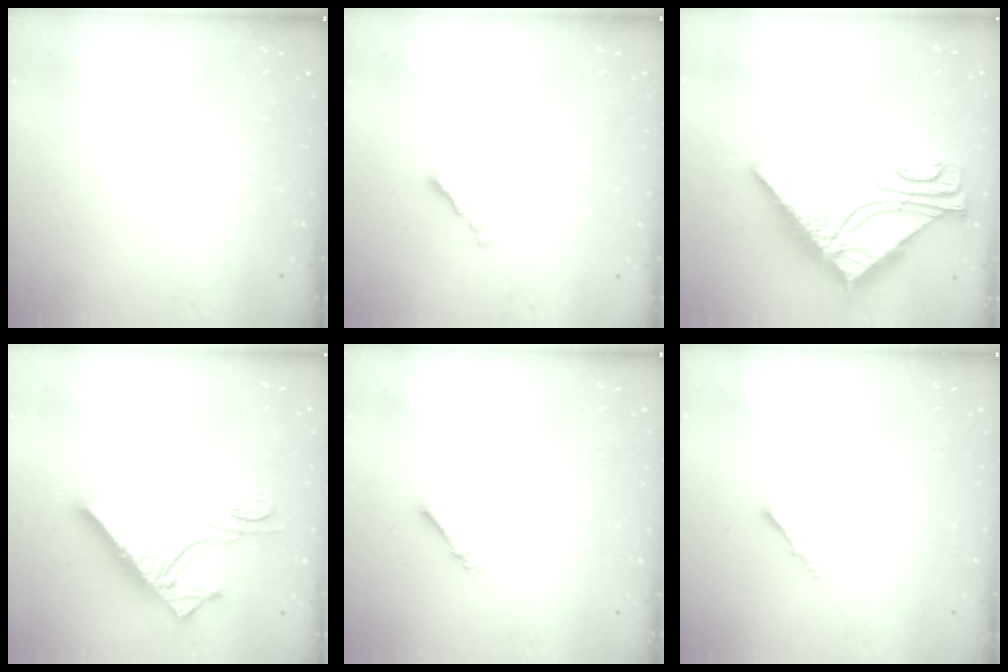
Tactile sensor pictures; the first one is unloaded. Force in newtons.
{"total": 0.0}
{"total": 18.5, "press": 18.4, "slide": 2.0}
{"total": 18.5, "press": 18.4, "slide": 1.5}
{"total": 3.0, "press": 2.9, "slide": 0.6}
{"total": 1.5, "press": 1.5, "slide": 0.4}